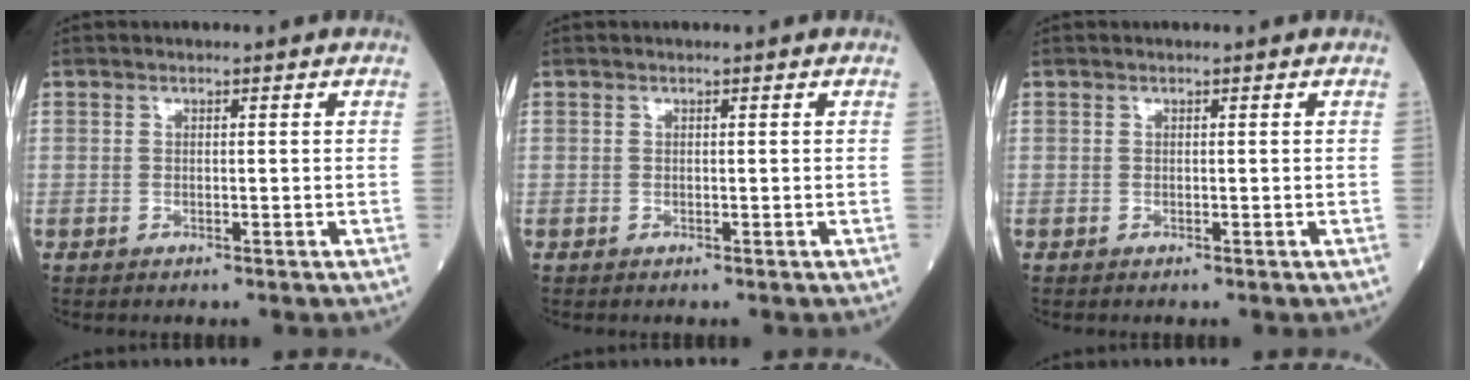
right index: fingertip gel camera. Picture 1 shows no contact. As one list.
[{"total": 0.0}, {"total": 0.0}]